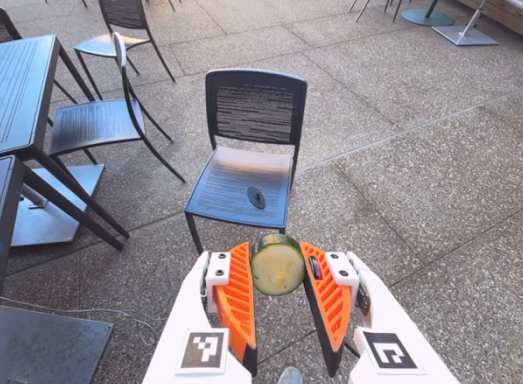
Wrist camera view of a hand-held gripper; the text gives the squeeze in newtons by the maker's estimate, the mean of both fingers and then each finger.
{"total": 9.9, "left": 9.6, "right": 10.2}